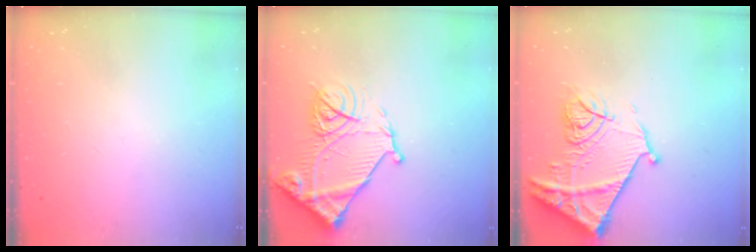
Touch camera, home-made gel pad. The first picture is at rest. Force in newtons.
{"total": 16.4, "press": 16.3, "slide": 1.6}
{"total": 15.3, "press": 15.3, "slide": 1.6}